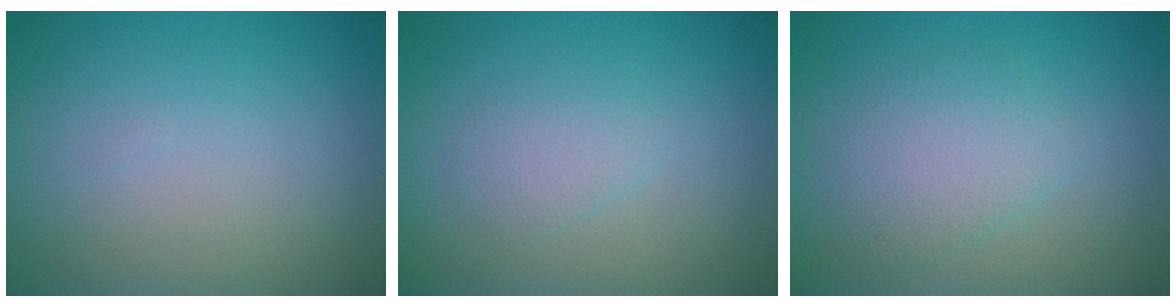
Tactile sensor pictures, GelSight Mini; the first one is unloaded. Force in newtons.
{"total": 1.4, "press": 1.4, "slide": 0.0}
{"total": 3.0, "press": 3.0, "slide": 0.1}